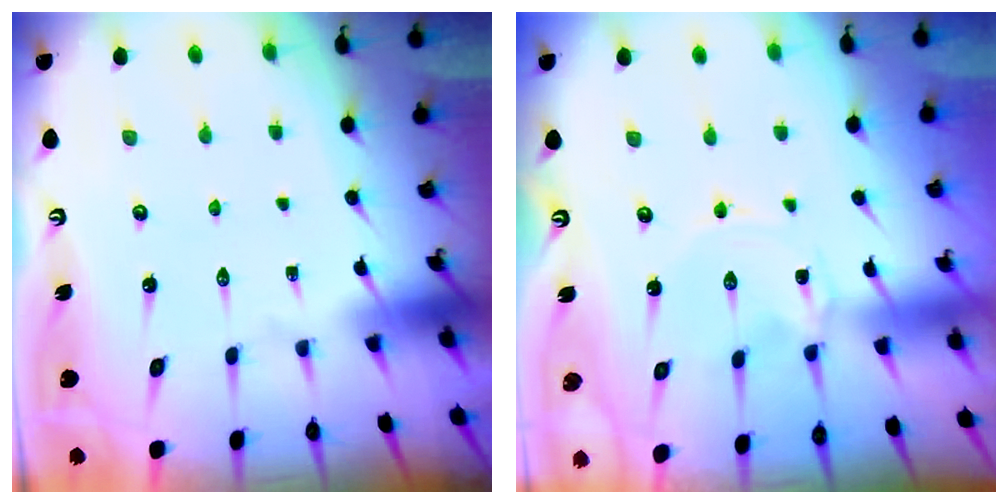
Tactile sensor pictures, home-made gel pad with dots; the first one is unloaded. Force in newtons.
{"total": 0.0}